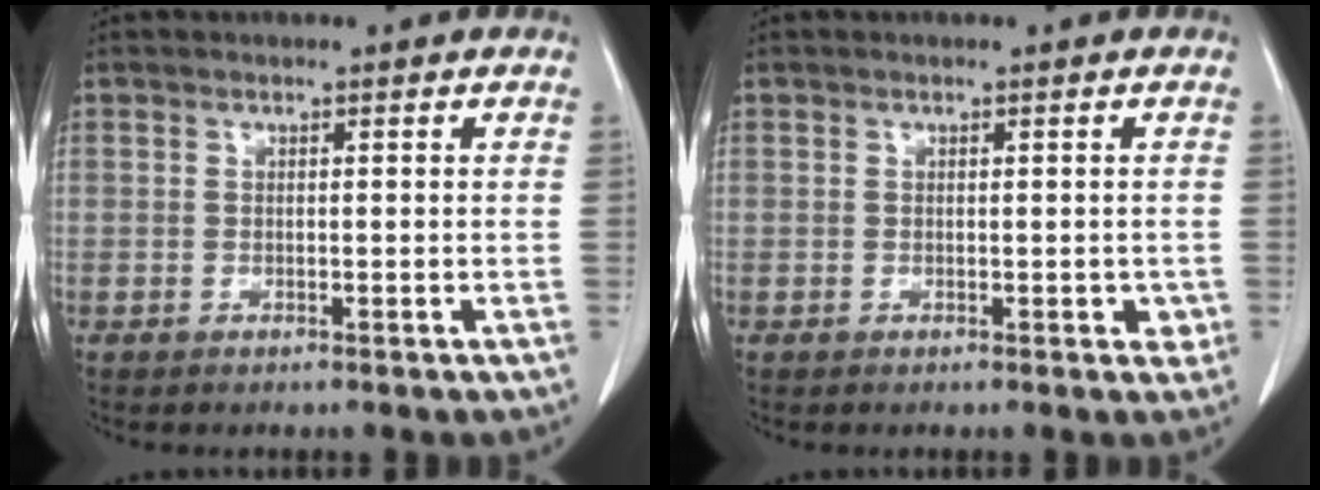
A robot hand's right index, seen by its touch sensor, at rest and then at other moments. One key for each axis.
{"total": 1.5, "fx": -0.1, "fy": 1.0, "fz": 1.1, "tx": -0.007, "ty": 0.001, "tz": 0.000}